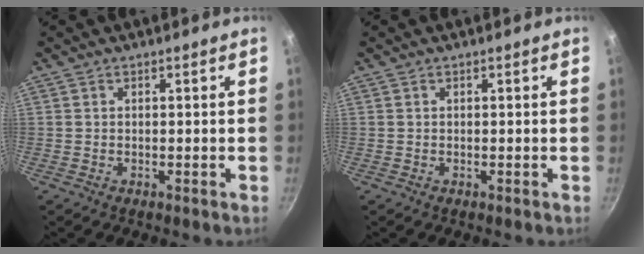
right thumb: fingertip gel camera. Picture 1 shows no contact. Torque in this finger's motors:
{"motor_torque": [-0.09, -0.09, 0.03, 0.03, 0.01]}